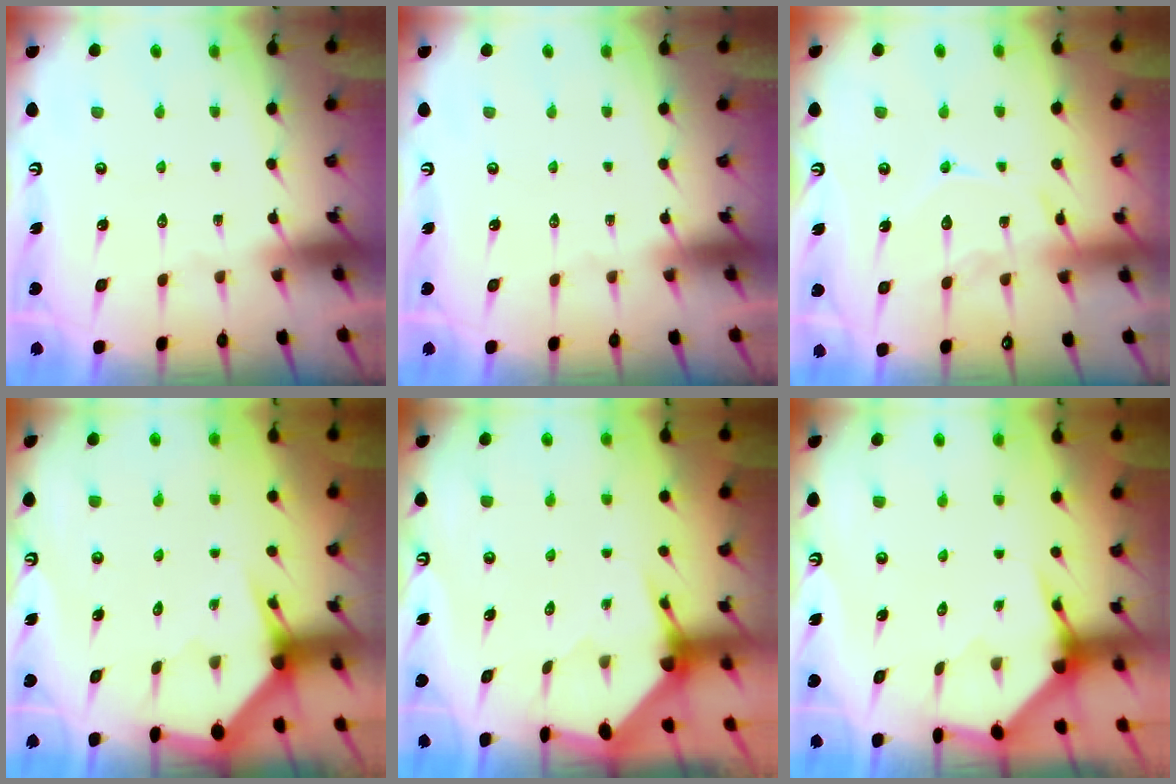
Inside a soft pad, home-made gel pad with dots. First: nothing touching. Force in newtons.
{"total": 0.0}
{"total": 11.0, "press": 11.0, "slide": 0.9}
{"total": 3.4, "press": 3.3, "slide": 0.5}
{"total": 3.5, "press": 3.5, "slide": 0.5}
{"total": 4.0, "press": 3.9, "slide": 0.4}